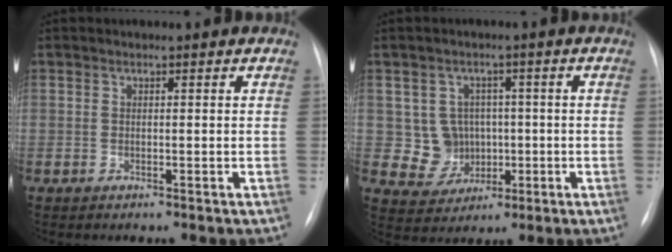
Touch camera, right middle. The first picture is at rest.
{"total": 6.1, "force": [0.1, 6.0, 1.1], "torque": [-0.017, 0.017, 0.013]}